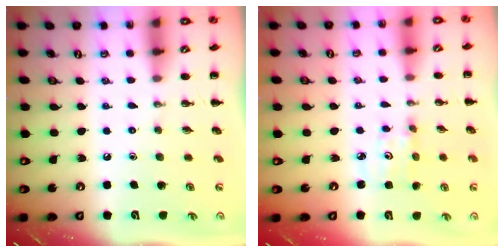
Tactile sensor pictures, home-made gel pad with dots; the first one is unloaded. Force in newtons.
{"total": 2.6, "press": 2.6, "slide": 0.3}